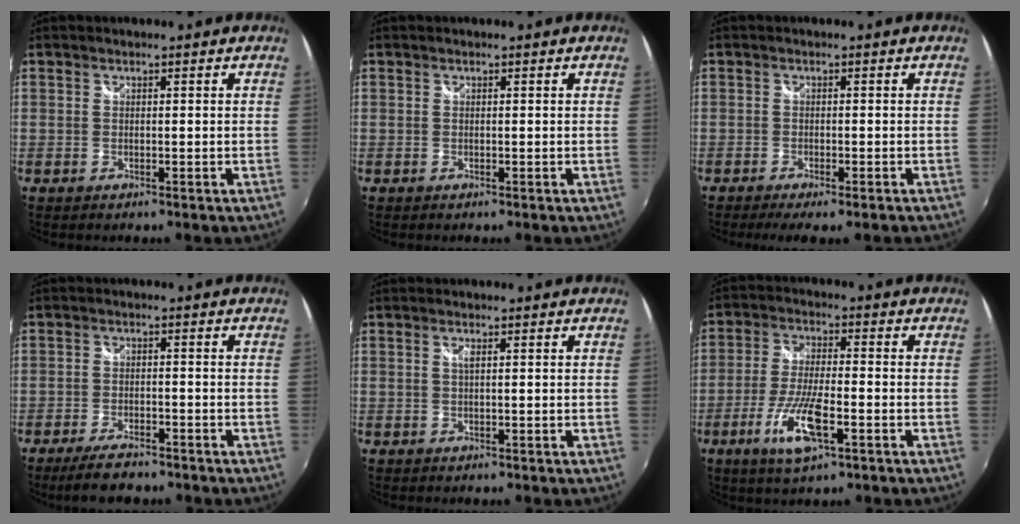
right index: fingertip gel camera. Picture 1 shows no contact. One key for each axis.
{"total": 0.0}
{"total": 5.1, "fx": -4.0, "fy": 0.7, "fz": 3.1, "tx": -0.069, "ty": -0.025, "tz": -0.064}
{"total": 6.9, "fx": -5.7, "fy": 1.9, "fz": 3.4, "tx": -0.088, "ty": -0.010, "tz": -0.098}
{"total": 0.8, "fx": 0.2, "fy": -0.1, "fz": 0.8, "tx": -0.015, "ty": 0.000, "tz": 0.002}
{"total": 10.2, "fx": -4.5, "fy": 2.4, "fz": 8.8, "tx": -0.184, "ty": -0.013, "tz": -0.085}